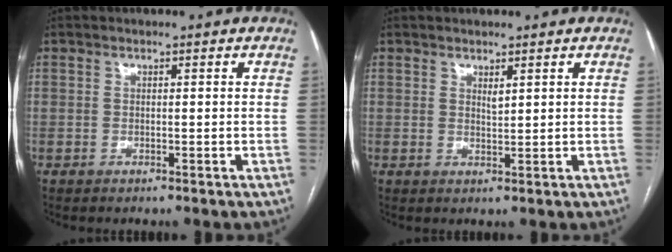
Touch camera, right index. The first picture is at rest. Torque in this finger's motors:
{"motor_torque": [0.23, 0.15, 0.06, 0.01]}